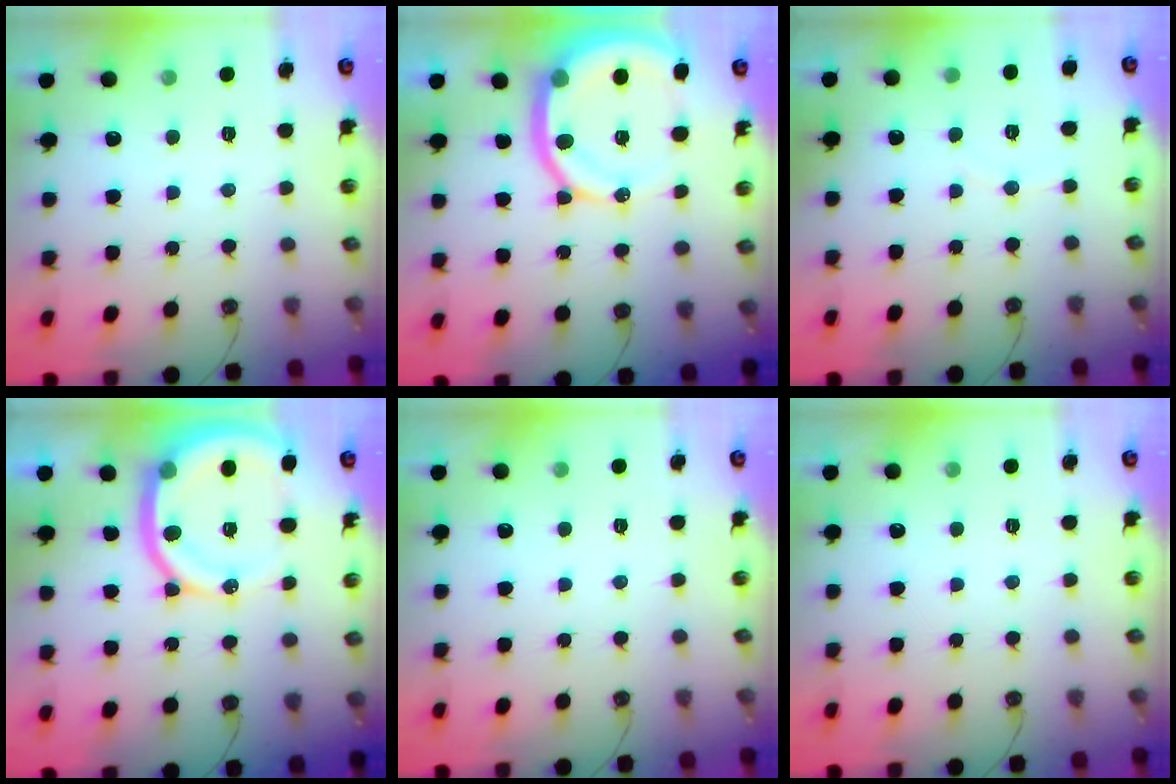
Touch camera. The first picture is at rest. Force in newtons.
{"total": 15.0, "press": 14.8, "slide": 2.0}
{"total": 2.6, "press": 2.6, "slide": 0.3}
{"total": 16.6, "press": 16.4, "slide": 2.2}
{"total": 0.0}
{"total": 0.0}